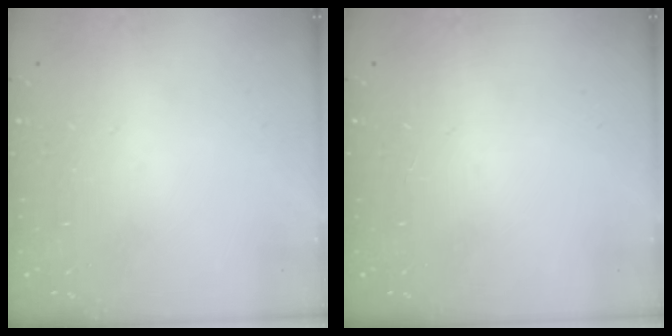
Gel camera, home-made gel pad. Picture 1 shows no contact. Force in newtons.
{"total": 0.0}